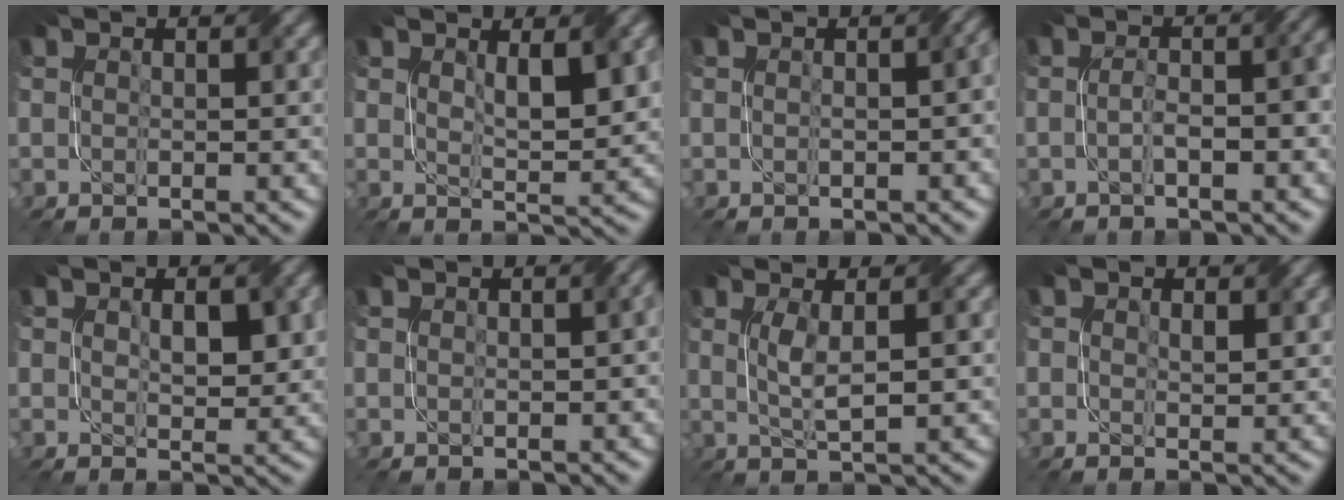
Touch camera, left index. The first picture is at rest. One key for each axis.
{"total": 3.1, "fx": 1.3, "fy": 1.0, "fz": 2.7, "tx": -0.049, "ty": -0.006, "tz": 0.026}
{"total": 2.1, "fx": 0.2, "fy": 0.7, "fz": 2.0, "tx": -0.019, "ty": 0.003, "tz": 0.003}
{"total": 3.2, "fx": -0.6, "fy": 0.9, "fz": 3.0, "tx": -0.040, "ty": 0.007, "tz": -0.010}
{"total": 2.9, "fx": 0.7, "fy": 1.7, "fz": 2.3, "tx": -0.038, "ty": -0.007, "tz": 0.017}
{"total": 1.3, "fx": 0.2, "fy": 0.4, "fz": 1.2, "tx": -0.012, "ty": 0.003, "tz": 0.003}
{"total": 2.9, "fx": 0.5, "fy": 0.6, "fz": 2.8, "tx": -0.056, "ty": -0.001, "tz": 0.013}
{"total": 1.6, "fx": 0.7, "fy": 1.0, "fz": 1.1, "tx": -0.014, "ty": -0.004, "tz": 0.013}